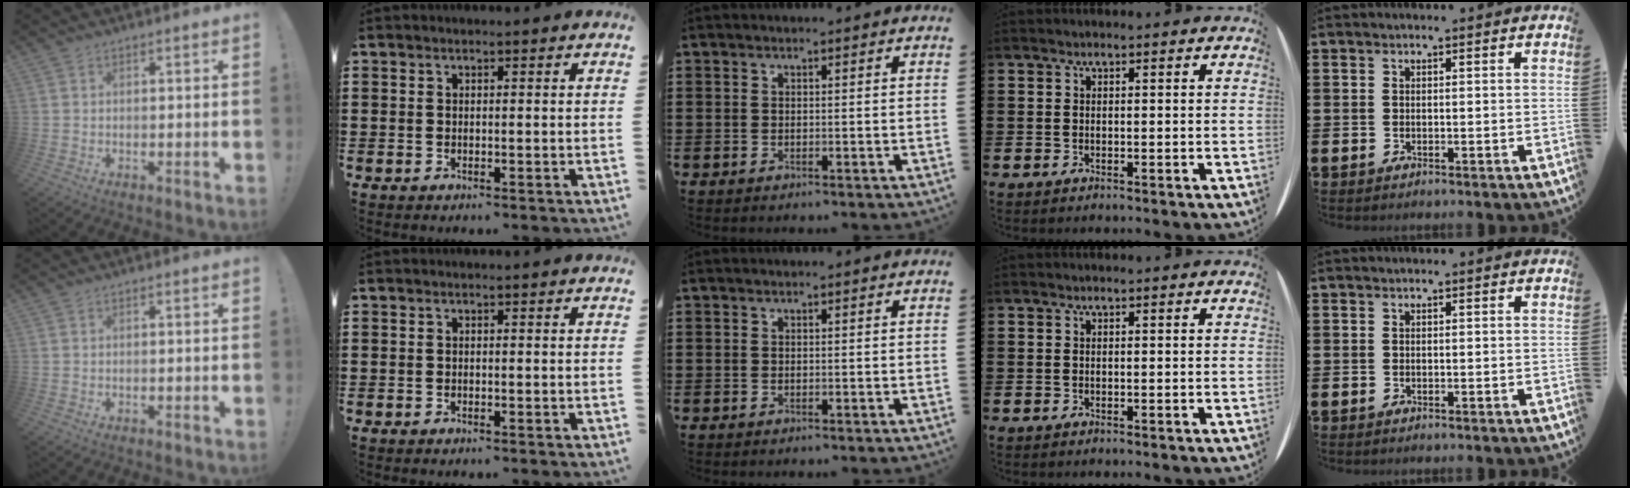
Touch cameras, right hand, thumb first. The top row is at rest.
{}